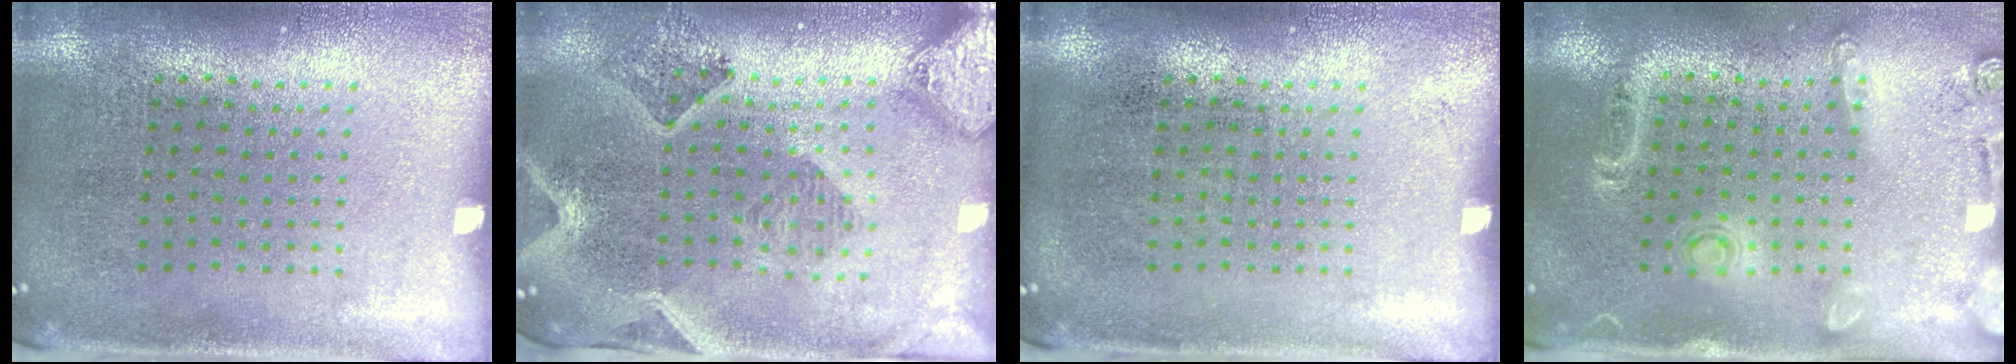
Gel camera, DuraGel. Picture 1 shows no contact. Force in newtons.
{"total": 2.1, "press": 1.9, "slide": 0.7}
{"total": 0.0}
{"total": 1.6, "press": 1.2, "slide": 1.1}